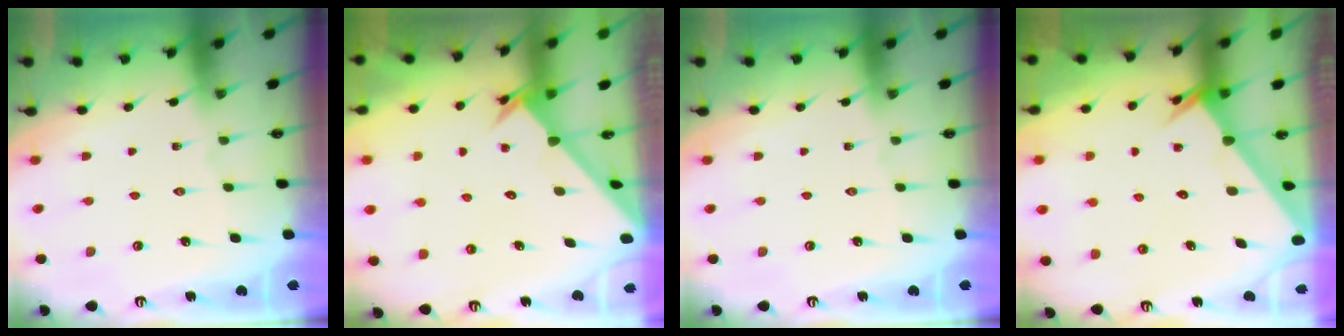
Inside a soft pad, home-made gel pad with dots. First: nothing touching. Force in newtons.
{"total": 2.5, "press": 2.5, "slide": 0.2}
{"total": 0.0}
{"total": 2.5, "press": 2.5, "slide": 0.1}